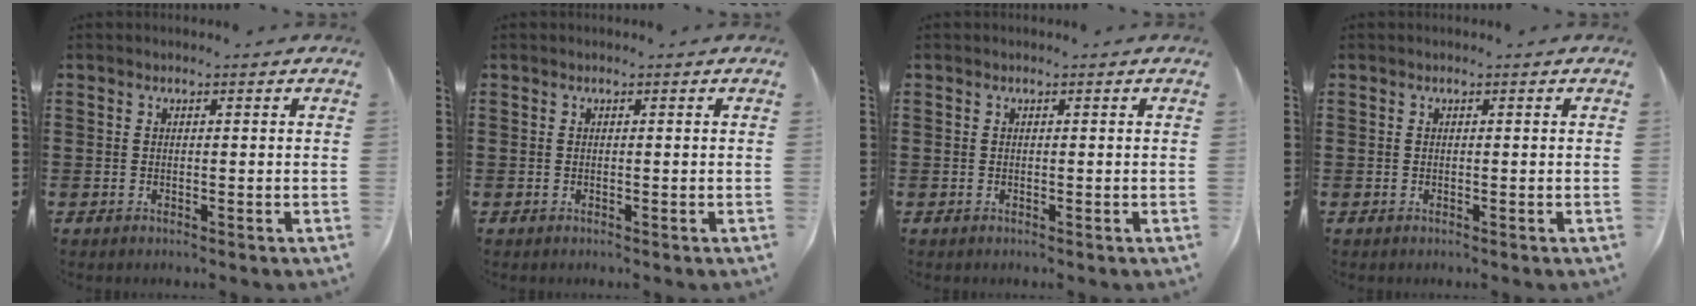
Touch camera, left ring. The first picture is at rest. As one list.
[{"total": 0.0}, {"total": 0.0}, {"total": 0.0}]